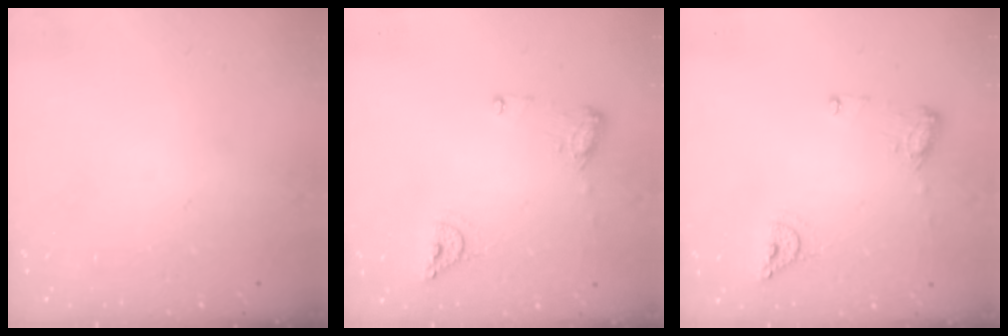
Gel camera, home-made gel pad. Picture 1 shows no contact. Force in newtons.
{"total": 9.1, "press": 9.1, "slide": 1.1}
{"total": 9.1, "press": 9.1, "slide": 1.1}